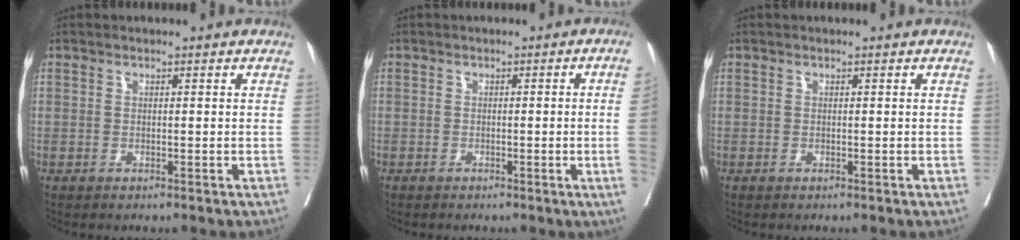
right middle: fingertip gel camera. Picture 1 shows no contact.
{"total": 3.3, "force": [-0.6, -1.2, 3.0], "torque": [-0.038, -0.007, -0.009]}
{"total": 0.0}